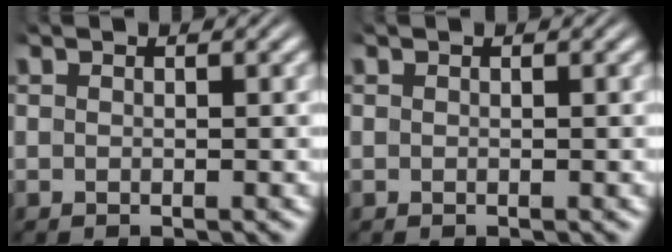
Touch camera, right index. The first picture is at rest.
{"total": 0.0}